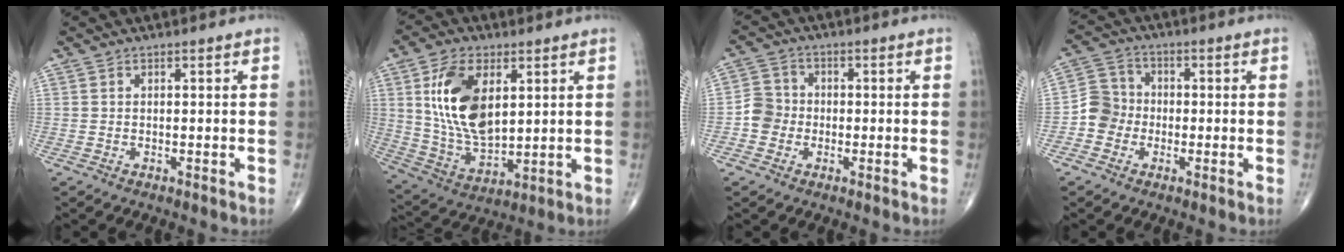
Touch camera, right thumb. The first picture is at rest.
{"total": 15.9, "force": [4.4, 8.6, 12.6], "torque": [-0.226, -0.019, 0.092]}
{"total": 4.7, "force": [-1.2, 4.3, 1.4], "torque": [-0.005, 0.014, -0.035]}
{"total": 6.0, "force": [-1.8, 5.5, 1.5], "torque": [-0.003, 0.019, -0.047]}